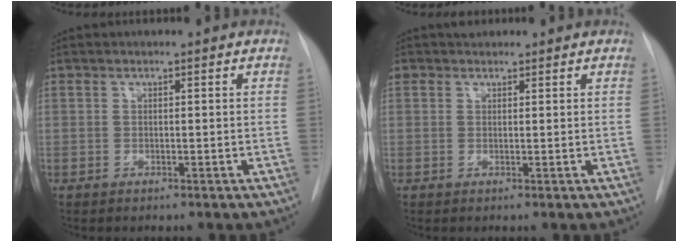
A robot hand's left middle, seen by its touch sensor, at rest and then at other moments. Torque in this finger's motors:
{"motor_torque": [0.03, -0.03, 0.00, 0.00]}